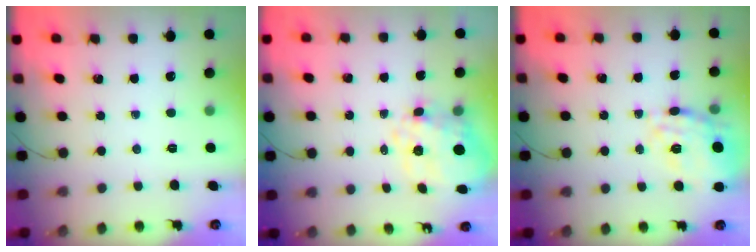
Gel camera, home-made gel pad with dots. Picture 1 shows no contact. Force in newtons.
{"total": 12.1, "press": 11.7, "slide": 3.1}
{"total": 20.6, "press": 20.6, "slide": 1.2}